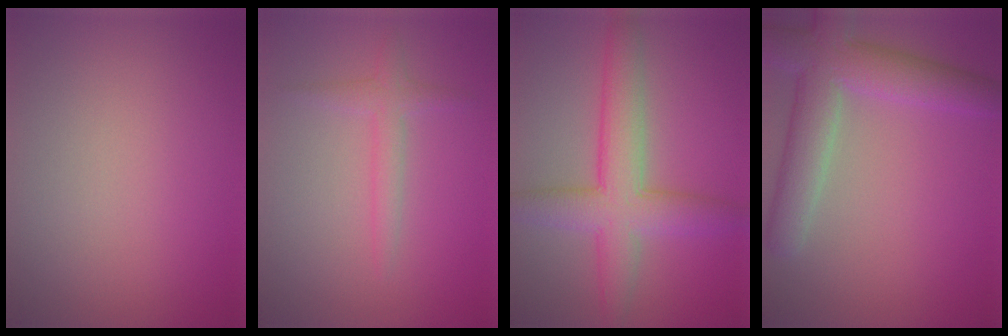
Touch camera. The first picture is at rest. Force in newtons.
{"total": 1.8, "press": 1.8, "slide": 0.0}
{"total": 6.1, "press": 6.1, "slide": 0.2}
{"total": 6.6, "press": 6.6, "slide": 0.4}